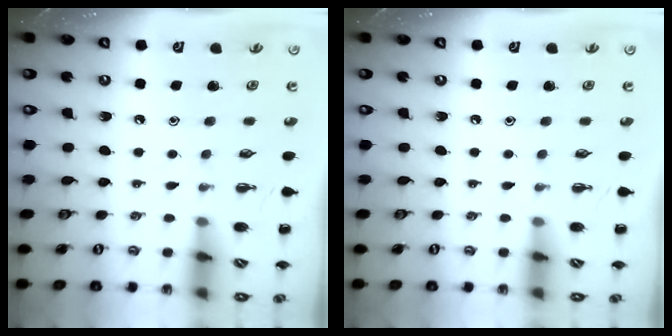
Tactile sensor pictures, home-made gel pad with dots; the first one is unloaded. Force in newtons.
{"total": 0.0}